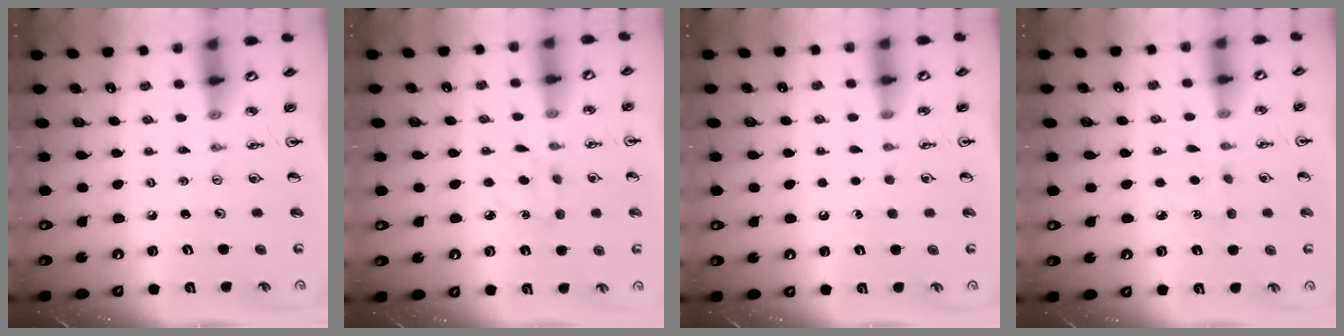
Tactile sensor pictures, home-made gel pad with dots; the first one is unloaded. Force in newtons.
{"total": 4.9, "press": 4.9, "slide": 0.5}
{"total": 1.4, "press": 1.4, "slide": 0.1}
{"total": 2.9, "press": 2.9, "slide": 0.3}